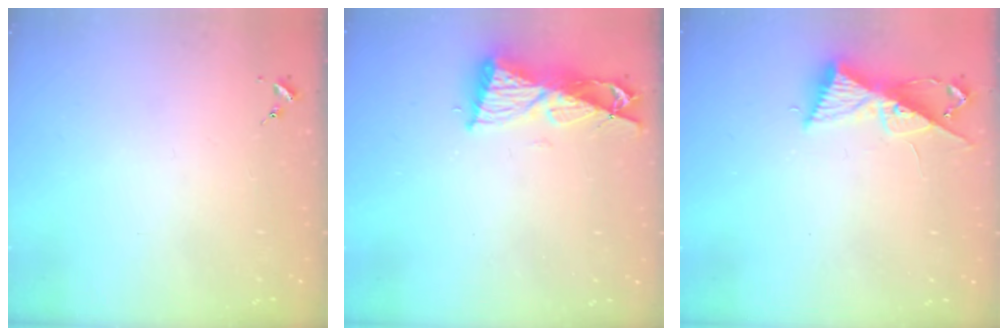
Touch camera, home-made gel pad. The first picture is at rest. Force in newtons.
{"total": 11.3, "press": 11.2, "slide": 0.8}
{"total": 9.0, "press": 9.0, "slide": 0.5}